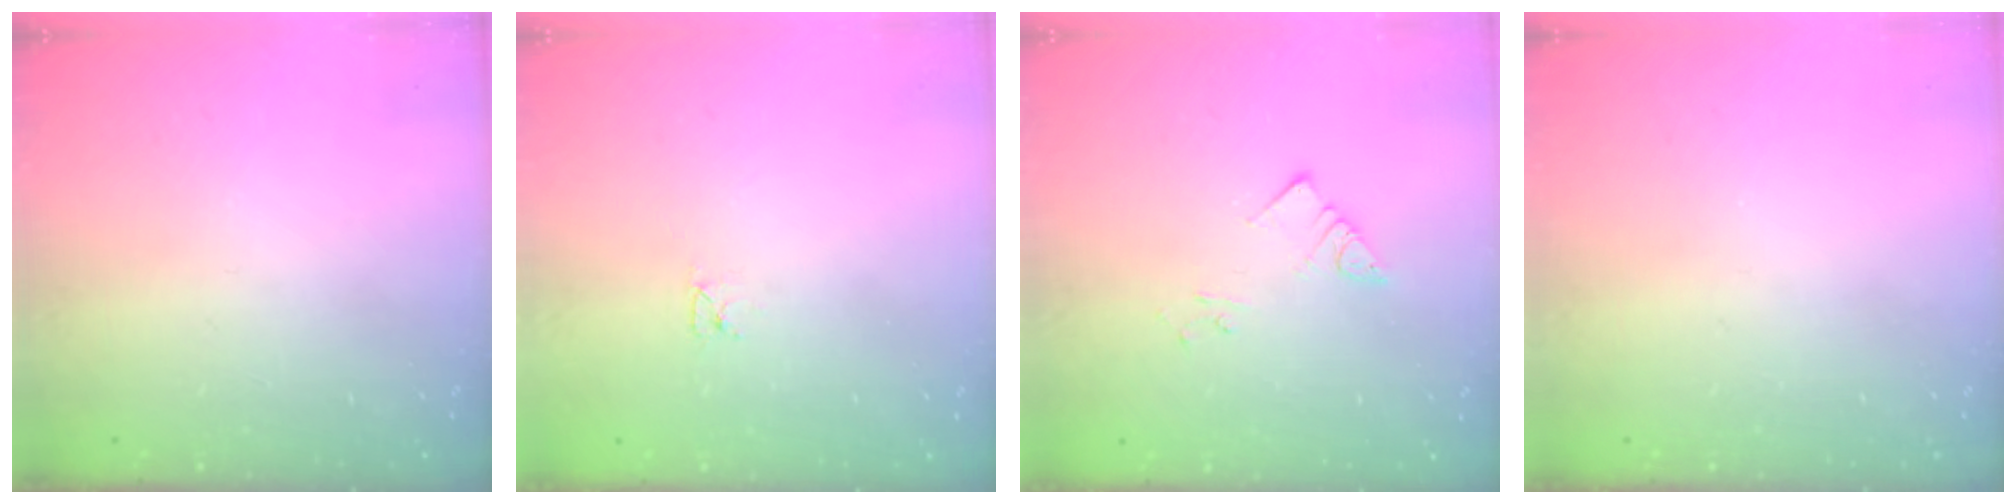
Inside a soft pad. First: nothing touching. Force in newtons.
{"total": 2.6, "press": 2.6, "slide": 0.3}
{"total": 3.7, "press": 3.7, "slide": 0.2}
{"total": 0.0}